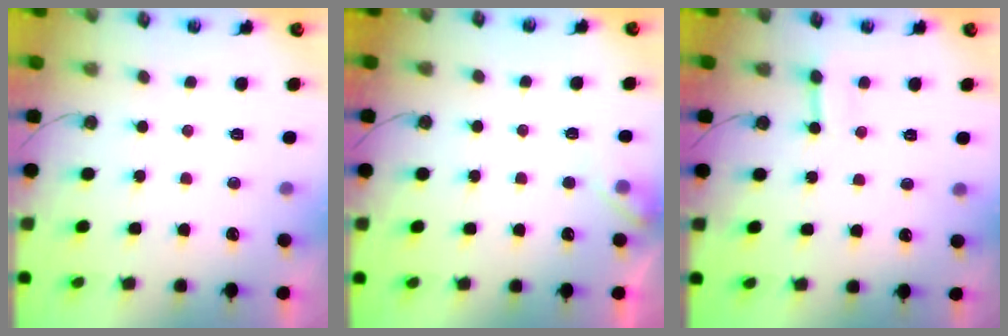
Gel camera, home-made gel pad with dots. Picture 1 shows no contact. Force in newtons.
{"total": 5.3, "press": 5.2, "slide": 0.7}
{"total": 4.9, "press": 4.9, "slide": 0.5}